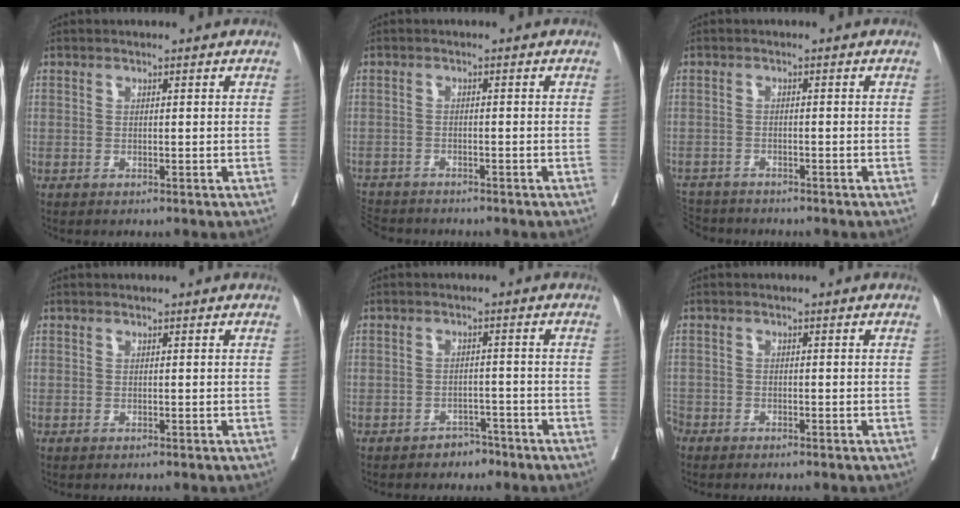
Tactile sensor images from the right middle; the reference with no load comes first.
{"total": 6.7, "force": [-6.2, 1.8, 1.7], "torque": [-0.037, -0.009, -0.101]}
{"total": 6.3, "force": [-5.9, 1.9, 1.2], "torque": [-0.025, -0.008, -0.098]}
{"total": 0.0}
{"total": 2.7, "force": [-2.1, 1.6, 0.5], "torque": [-0.008, 0.007, -0.028]}
{"total": 2.5, "force": [-2.3, 0.9, 0.8], "torque": [-0.015, -0.003, -0.045]}